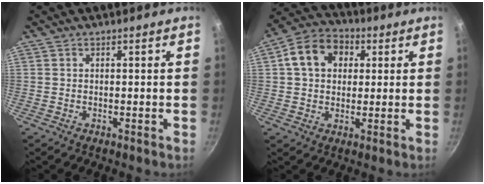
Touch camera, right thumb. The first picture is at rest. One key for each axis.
{"total": 10.9, "fx": 2.7, "fy": 8.5, "fz": 6.3, "tx": -0.079, "ty": 0.018, "tz": 0.029}